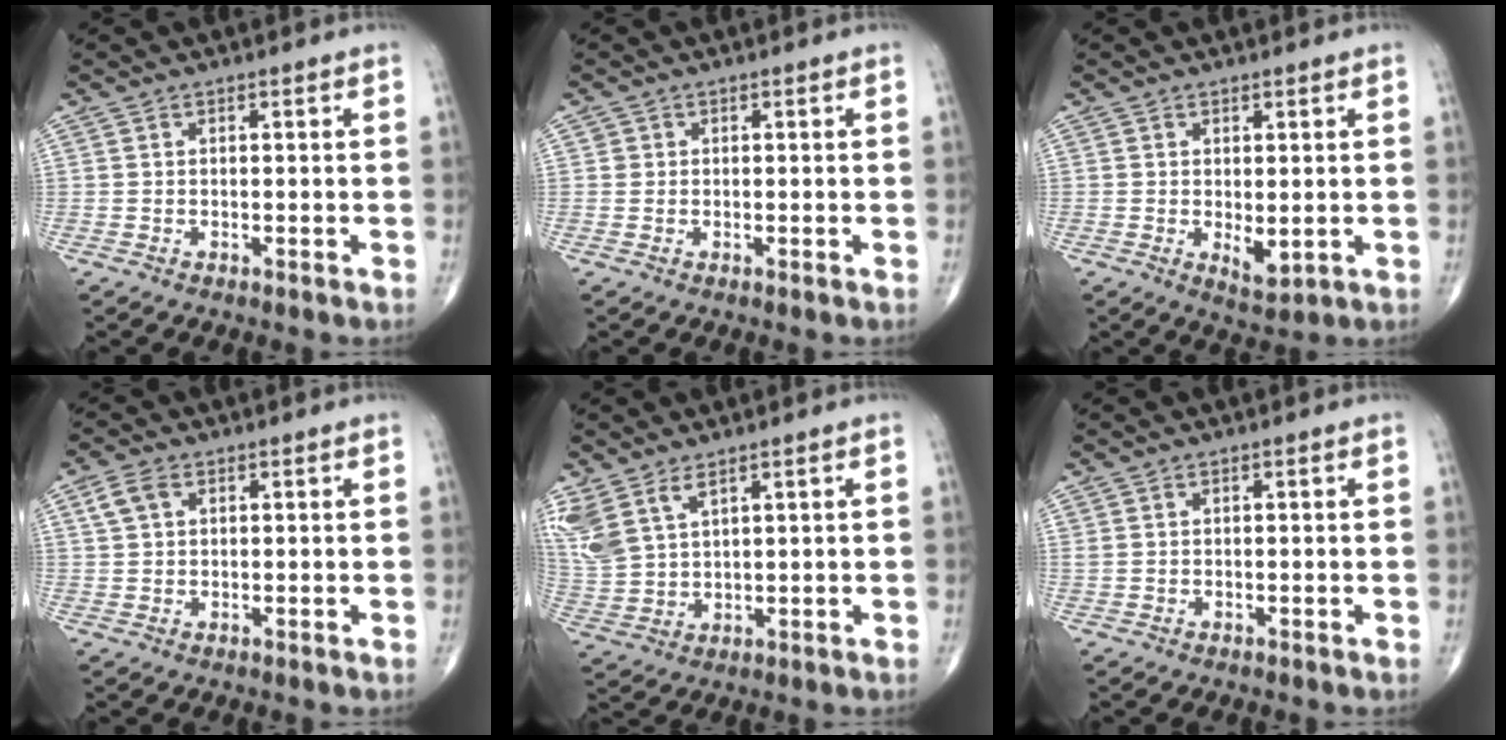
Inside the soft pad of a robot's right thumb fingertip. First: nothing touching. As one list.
[{"total": 0.9, "force": [0.2, 0.9, 0.0], "torque": [0.008, 0.003, 0.001]}, {"total": 3.6, "force": [-0.2, 1.6, 3.2], "torque": [-0.043, -0.012, 0.004]}, {"total": 3.7, "force": [1.4, 2.4, 2.4], "torque": [-0.049, 0.008, 0.031]}, {"total": 10.0, "force": [5.8, 5.1, 6.3], "torque": [-0.153, -0.016, 0.135]}, {"total": 0.6, "force": [0.4, 0.3, 0.3], "torque": [-0.004, 0.007, 0.008]}]